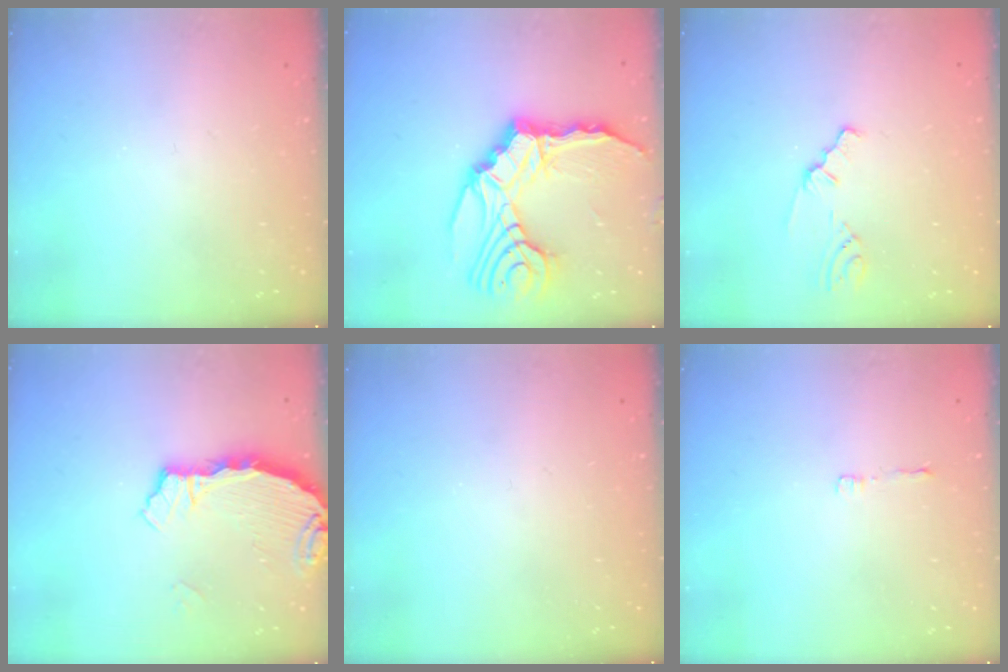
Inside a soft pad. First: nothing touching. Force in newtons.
{"total": 19.5, "press": 18.9, "slide": 4.5}
{"total": 1.8, "press": 1.7, "slide": 0.3}
{"total": 3.4, "press": 3.4, "slide": 0.4}
{"total": 0.0}
{"total": 2.8, "press": 2.8, "slide": 0.3}